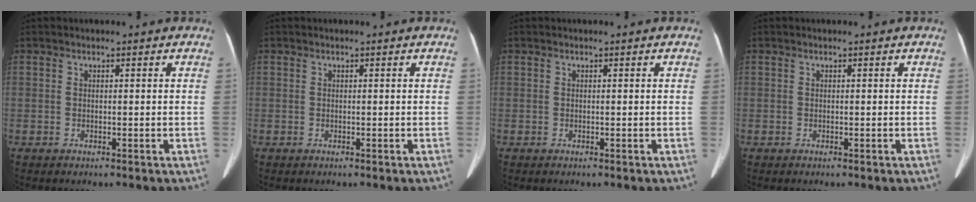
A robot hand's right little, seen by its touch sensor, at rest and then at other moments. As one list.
[{"total": 0.0}, {"total": 0.0}, {"total": 0.0}]